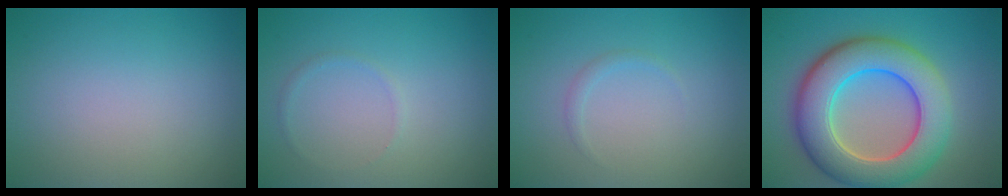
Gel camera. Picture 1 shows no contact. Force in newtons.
{"total": 0.6, "press": 0.6, "slide": 0.1}
{"total": 0.7, "press": 0.7, "slide": 0.0}
{"total": 10.2, "press": 10.2, "slide": 0.8}